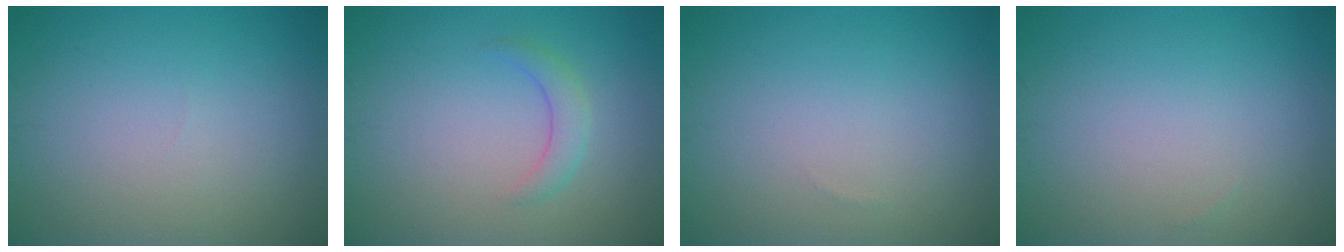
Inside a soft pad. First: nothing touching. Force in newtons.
{"total": 1.9, "press": 1.9, "slide": 0.2}
{"total": 0.0}
{"total": 0.0}